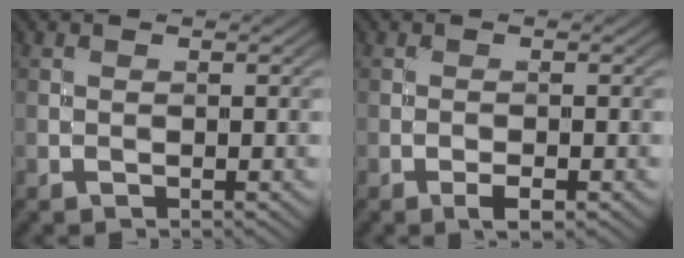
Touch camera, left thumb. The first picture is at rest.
{"total": 1.7, "force": [-0.9, 0.5, 1.3], "torque": [-0.023, 0.000, -0.019]}